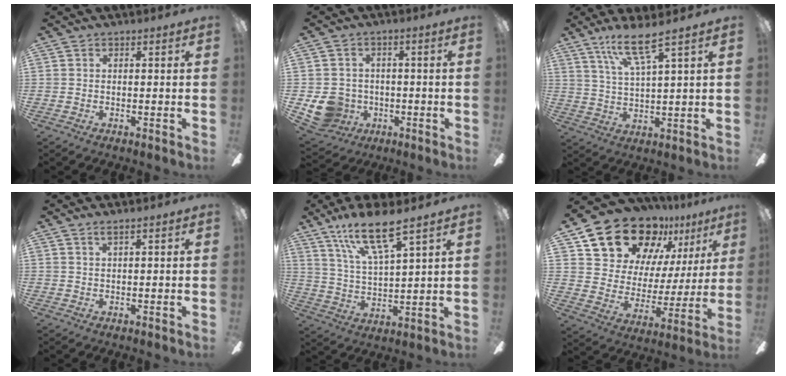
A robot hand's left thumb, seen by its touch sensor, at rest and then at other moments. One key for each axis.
{"total": 8.7, "fx": -2.1, "fy": 8.0, "fz": 2.6, "tx": -0.084, "ty": 0.010, "tz": -0.034}
{"total": 10.0, "fx": 7.0, "fy": 1.4, "fz": 7.0, "tx": -0.143, "ty": -0.029, "tz": 0.123}
{"total": 1.3, "fx": 1.0, "fy": -0.1, "fz": 0.8, "tx": -0.019, "ty": -0.001, "tz": 0.019}
{"total": 13.6, "fx": 9.8, "fy": 2.9, "fz": 9.0, "tx": -0.178, "ty": -0.043, "tz": 0.171}
{"total": 19.4, "fx": 14.7, "fy": 10.8, "fz": 6.5, "tx": -0.122, "ty": -0.102, "tz": 0.271}